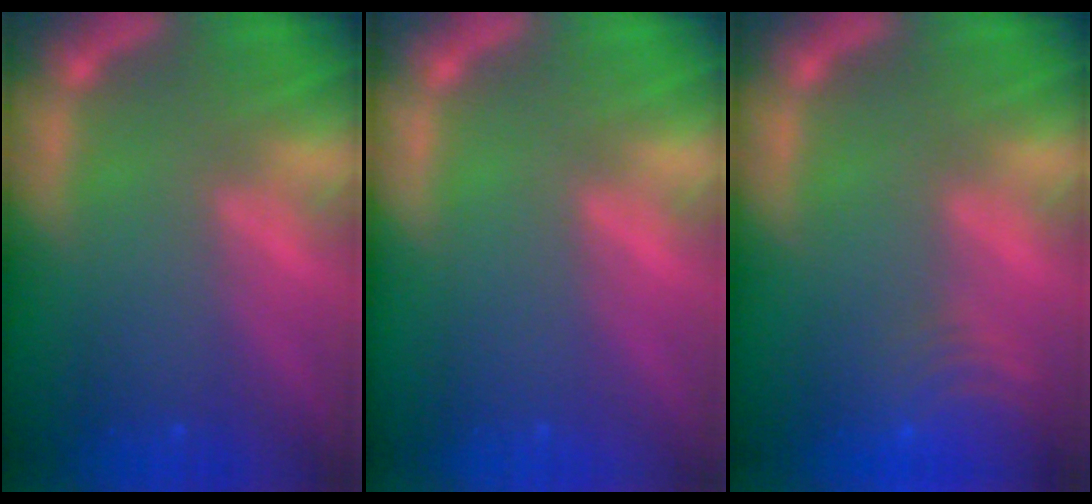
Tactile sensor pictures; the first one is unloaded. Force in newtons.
{"total": 0.0}
{"total": 7.0}